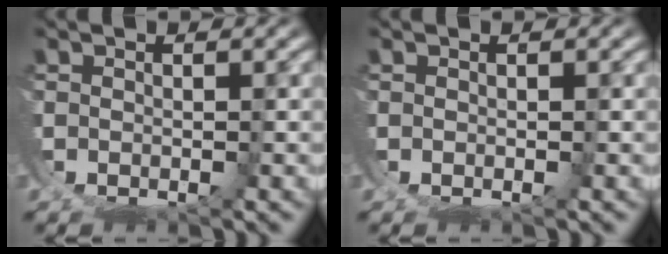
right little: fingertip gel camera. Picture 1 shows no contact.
{"total": 0.0}